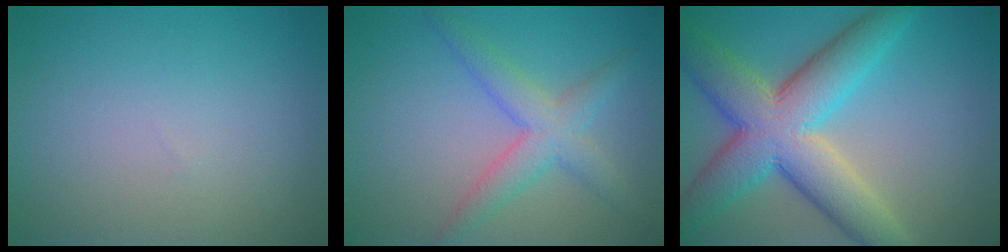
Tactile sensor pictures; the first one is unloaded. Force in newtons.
{"total": 3.9, "press": 3.9, "slide": 0.1}
{"total": 10.2, "press": 10.2, "slide": 0.2}